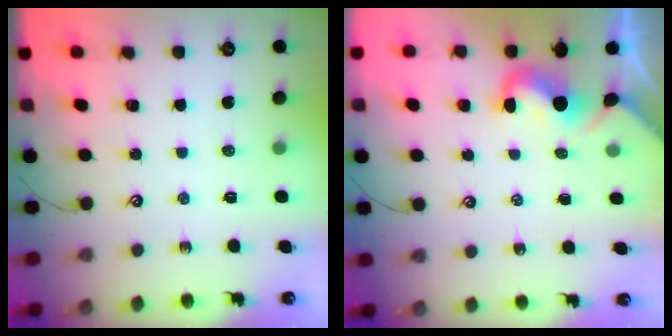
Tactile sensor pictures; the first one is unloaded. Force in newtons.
{"total": 1.7, "press": 1.7, "slide": 0.2}